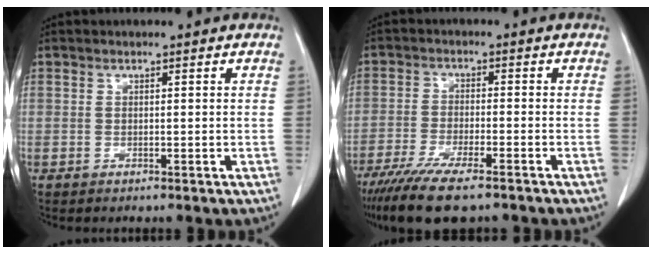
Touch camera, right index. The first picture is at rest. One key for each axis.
{"total": 11.1, "fx": -8.4, "fy": 1.8, "fz": 7.0, "tx": -0.116, "ty": -0.025, "tz": -0.137}